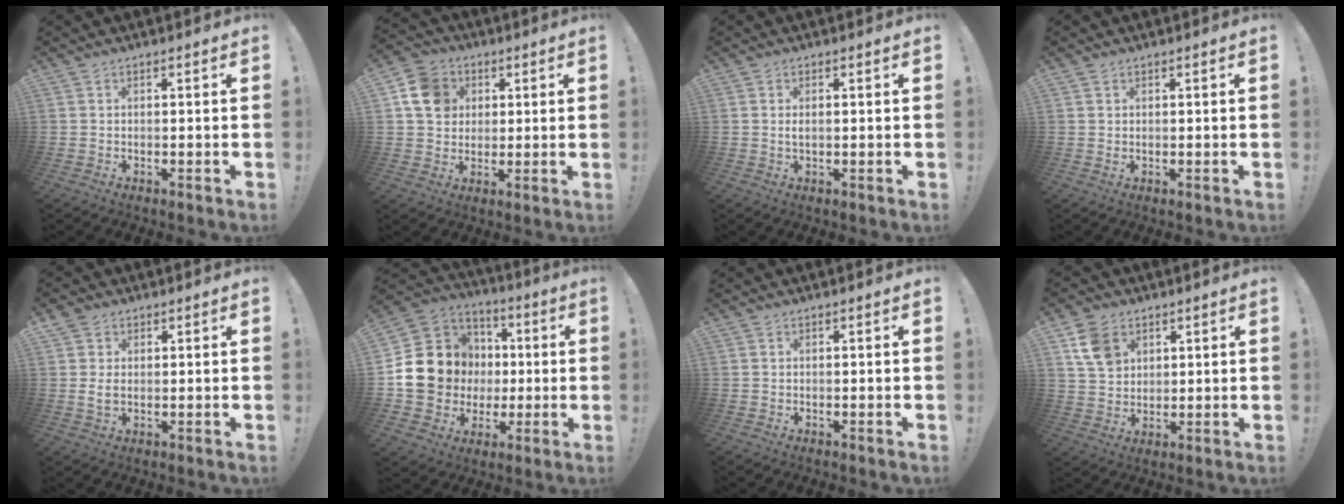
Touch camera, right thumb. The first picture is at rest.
{"total": 11.5, "force": [3.6, 9.9, 4.6], "torque": [-0.054, -0.007, 0.074]}
{"total": 1.4, "force": [0.2, 0.4, 1.3], "torque": [-0.017, -0.002, 0.001]}
{"total": 0.9, "force": [0.7, 0.6, 0.2], "torque": [0.000, -0.002, 0.013]}
{"total": 3.8, "force": [1.2, 2.6, 2.5], "torque": [-0.031, -0.001, 0.022]}
{"total": 18.5, "force": [0.8, 16.9, 7.4], "torque": [-0.124, 0.011, 0.058]}
{"total": 0.0}
{"total": 9.8, "force": [4.8, 7.3, 4.4], "torque": [-0.062, -0.015, 0.096]}